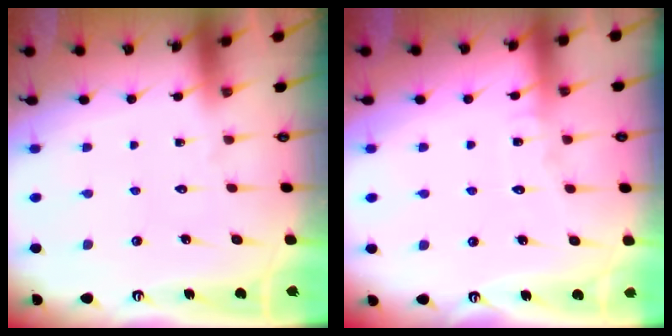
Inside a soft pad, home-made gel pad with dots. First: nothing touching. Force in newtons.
{"total": 4.5, "press": 4.5, "slide": 0.3}